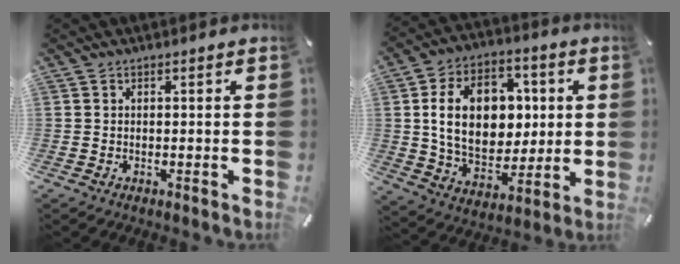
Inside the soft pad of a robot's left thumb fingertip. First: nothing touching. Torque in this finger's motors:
{"motor_torque": [1.94, 2.57, 1.46, 0.74, 0.59]}